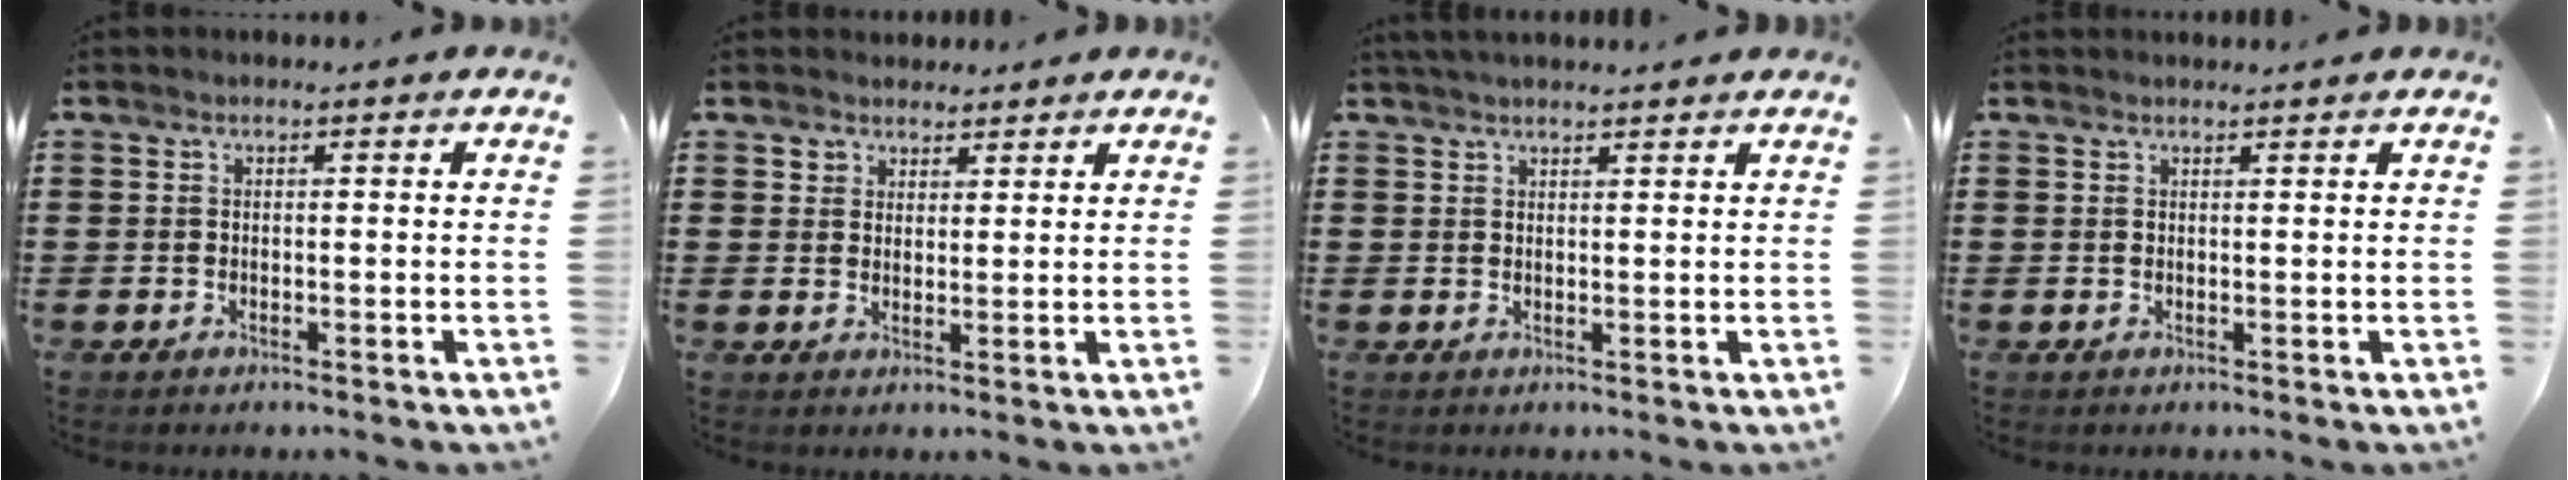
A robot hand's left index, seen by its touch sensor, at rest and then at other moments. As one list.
[{"total": 2.7, "force": [2.2, 1.5, -0.3], "torque": [0.004, 0.002, 0.041]}, {"total": 2.1, "force": [2.0, 0.4, 0.4], "torque": [-0.012, 0.000, 0.040]}, {"total": 0.9, "force": [0.9, -0.1, 0.2], "torque": [-0.005, -0.002, 0.018]}]